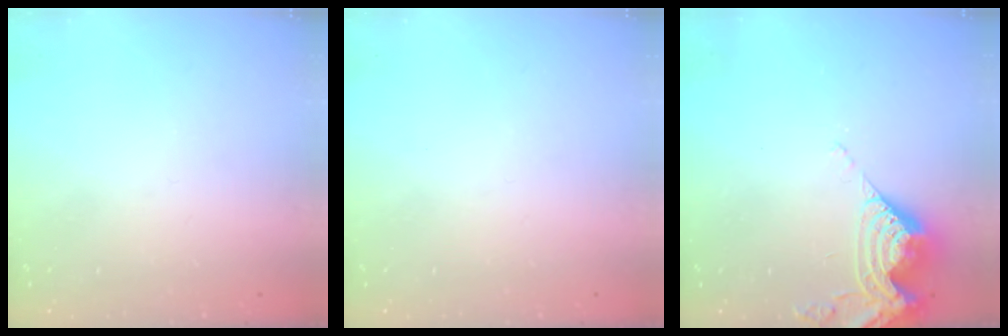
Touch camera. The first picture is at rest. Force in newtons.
{"total": 0.0}
{"total": 11.1, "press": 11.0, "slide": 1.2}